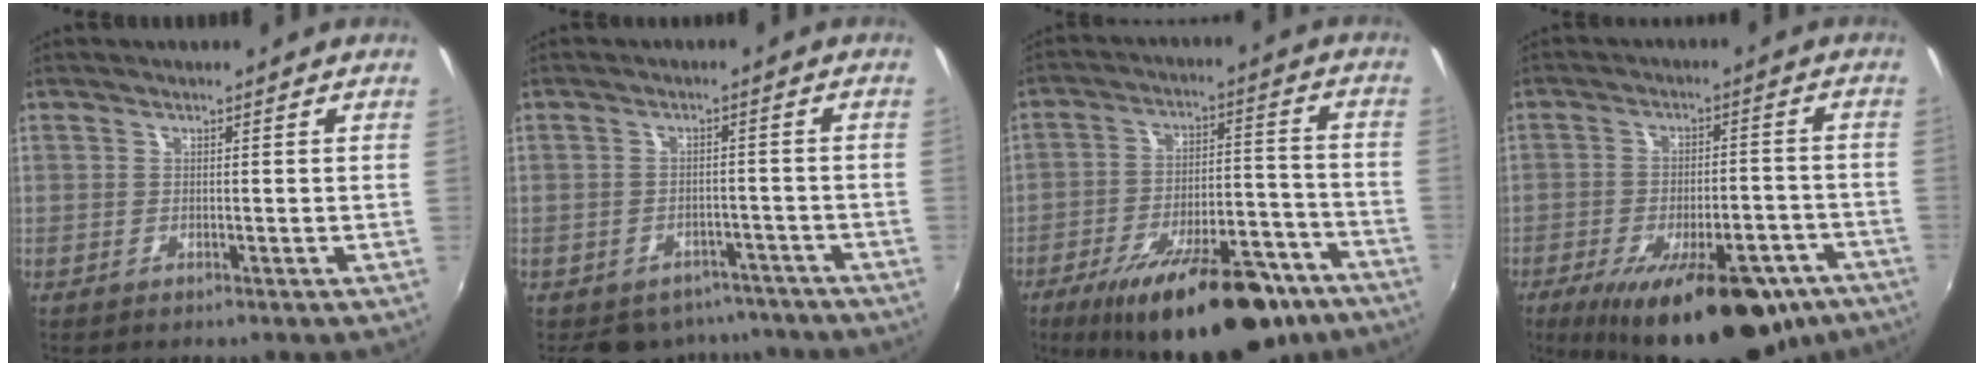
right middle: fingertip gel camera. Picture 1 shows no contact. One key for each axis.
{"total": 9.0, "fx": -7.1, "fy": 5.0, "fz": 2.3, "tx": -0.056, "ty": 0.010, "tz": -0.083}
{"total": 24.2, "fx": -17.2, "fy": 8.2, "fz": 14.9, "tx": -0.236, "ty": -0.012, "tz": -0.236}
{"total": 22.6, "fx": -15.0, "fy": 8.9, "fz": 14.4, "tx": -0.236, "ty": -0.025, "tz": -0.196}